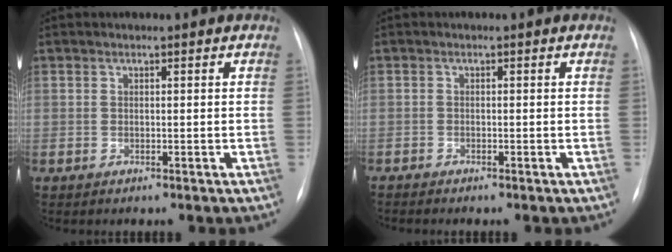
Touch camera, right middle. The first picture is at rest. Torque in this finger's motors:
{"motor_torque": [0.74, -0.63, 0.04, 0.01]}